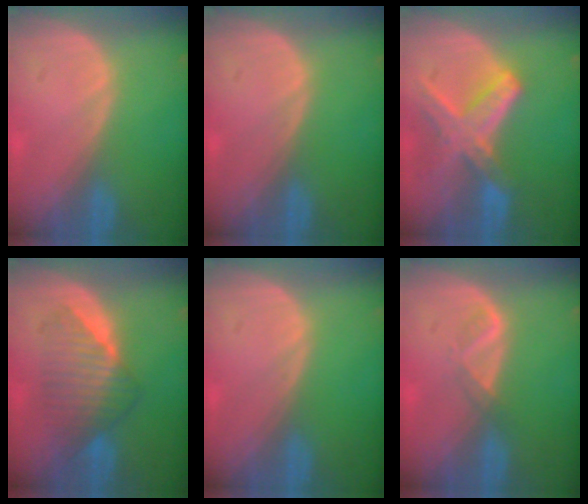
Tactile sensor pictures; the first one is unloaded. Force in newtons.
{"total": 0.0}
{"total": 8.2, "press": 7.3, "slide": 3.9}
{"total": 6.7, "press": 6.6, "slide": 1.0}
{"total": 0.0}
{"total": 1.9, "press": 1.8, "slide": 0.7}